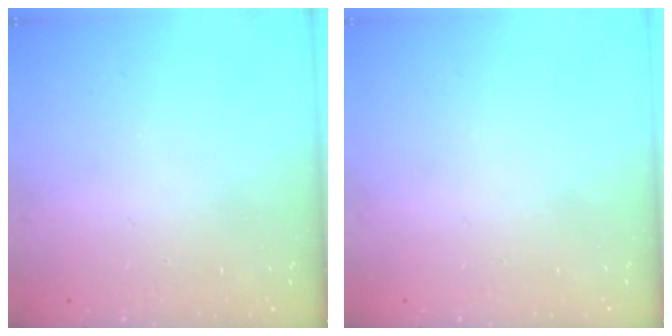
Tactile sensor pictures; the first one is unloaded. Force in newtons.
{"total": 0.0}